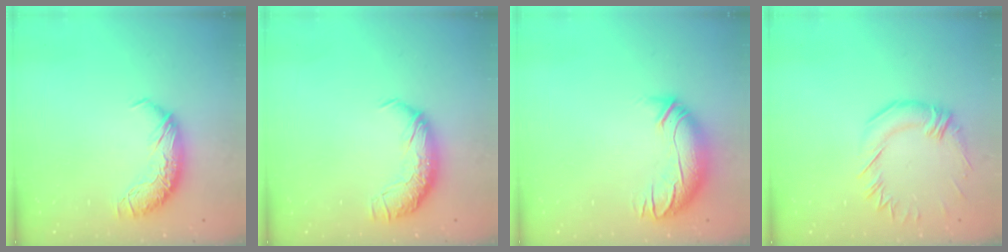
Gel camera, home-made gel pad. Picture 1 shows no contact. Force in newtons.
{"total": 2.4, "press": 1.0, "slide": 2.2}
{"total": 3.1, "press": 1.1, "slide": 2.9}
{"total": 0.9, "press": 0.0, "slide": 0.9}